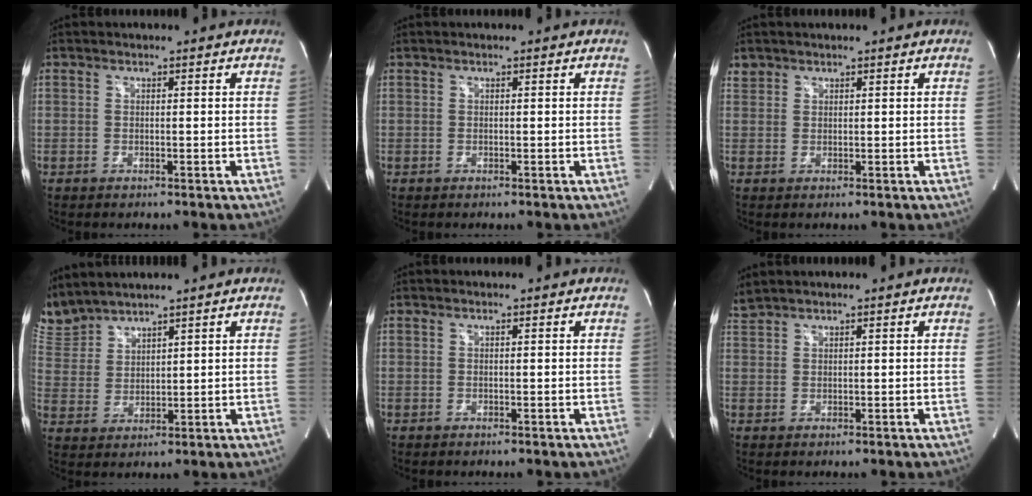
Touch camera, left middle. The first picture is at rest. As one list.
[{"total": 0.0}, {"total": 1.4, "force": [1.1, 0.8, -0.1], "torque": [0.007, 0.007, 0.019]}, {"total": 6.8, "force": [6.8, 0.7, 0.5], "torque": [-0.035, 0.017, 0.151]}, {"total": 0.0}, {"total": 1.9, "force": [1.9, -0.1, 0.4], "torque": [-0.015, 0.019, 0.045]}]